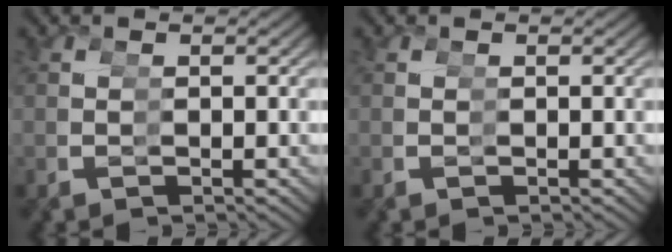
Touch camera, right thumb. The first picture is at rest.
{"total": 0.0}